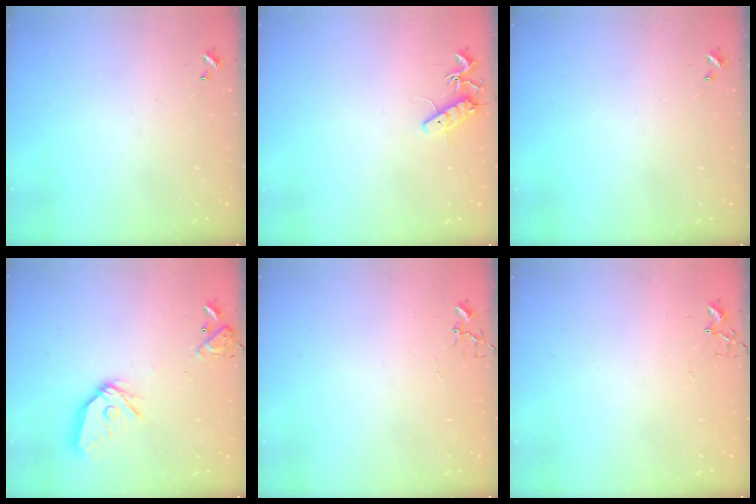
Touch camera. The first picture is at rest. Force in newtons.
{"total": 10.7, "press": 10.7, "slide": 0.3}
{"total": 0.0}
{"total": 15.8, "press": 15.6, "slide": 2.1}
{"total": 3.4, "press": 3.4, "slide": 0.4}
{"total": 7.5, "press": 7.5, "slide": 0.7}